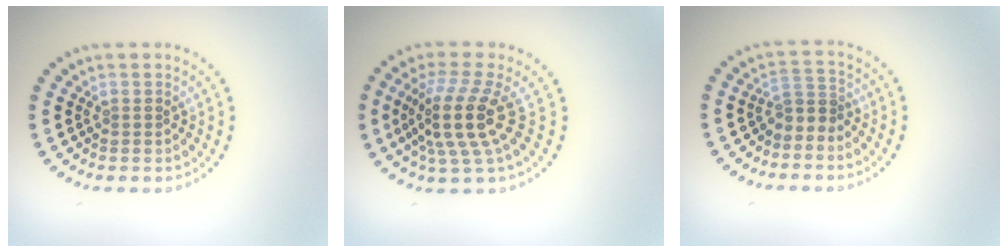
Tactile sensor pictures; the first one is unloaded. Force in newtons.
{"total": 5.0, "press": 3.7, "slide": 3.4}
{"total": 1.9, "press": 1.2, "slide": 1.5}